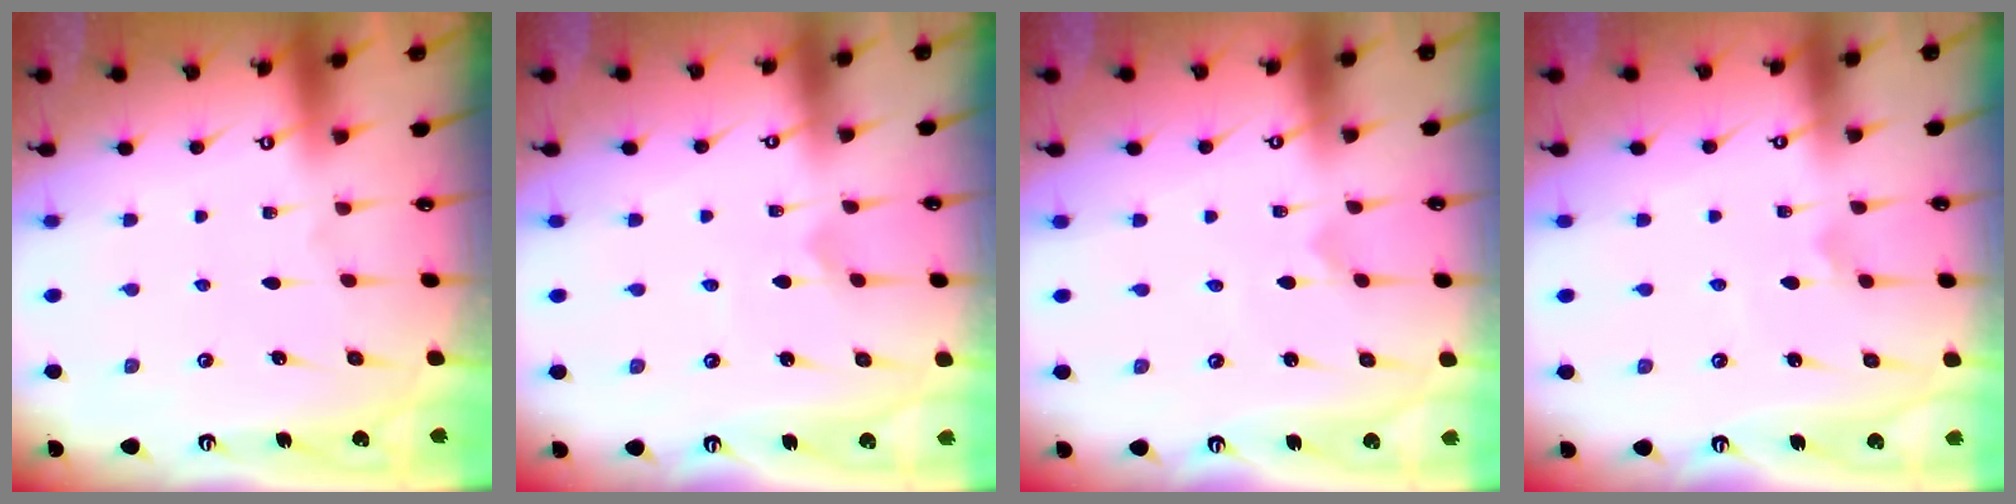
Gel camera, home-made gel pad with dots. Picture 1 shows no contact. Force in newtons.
{"total": 1.4, "press": 1.4, "slide": 0.1}
{"total": 0.0}
{"total": 1.9, "press": 1.9, "slide": 0.1}